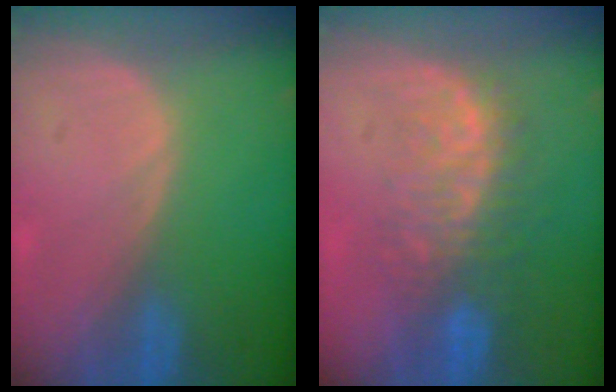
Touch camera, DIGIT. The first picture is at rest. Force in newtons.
{"total": 8.1, "press": 7.8, "slide": 2.2}